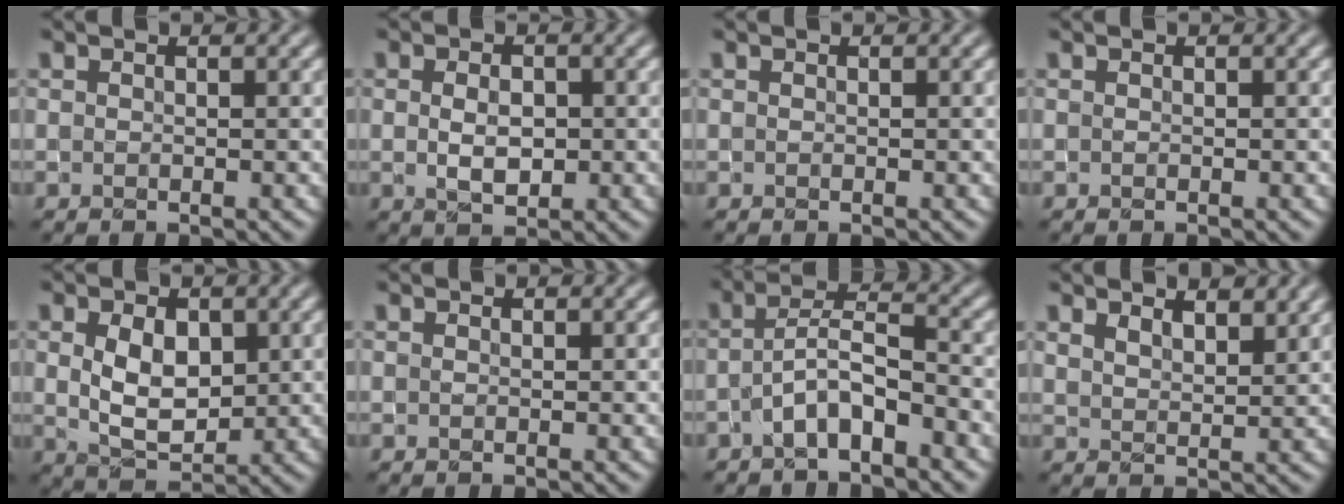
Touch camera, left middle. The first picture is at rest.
{"total": 2.7, "force": [0.0, 1.6, 2.2], "torque": [-0.041, -0.001, 0.001]}
{"total": 0.0}
{"total": 0.0}
{"total": 4.6, "force": [0.7, 2.9, 3.5], "torque": [-0.073, -0.003, 0.016]}
{"total": 0.0}
{"total": 3.7, "force": [-2.0, 1.1, 2.9], "torque": [-0.055, 0.014, -0.042]}
{"total": 3.4, "force": [2.6, 1.2, 1.8], "torque": [-0.031, 0.002, 0.044]}